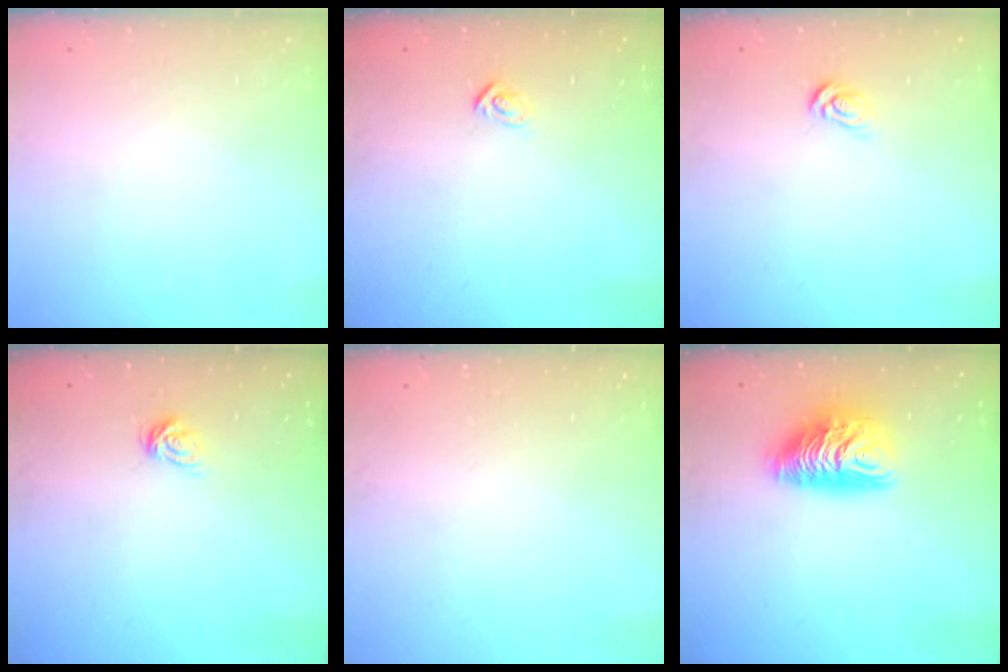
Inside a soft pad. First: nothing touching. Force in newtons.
{"total": 2.9, "press": 2.9, "slide": 0.3}
{"total": 4.3, "press": 4.2, "slide": 0.4}
{"total": 5.8, "press": 5.8, "slide": 0.5}
{"total": 0.0}
{"total": 10.2, "press": 10.1, "slide": 0.9}